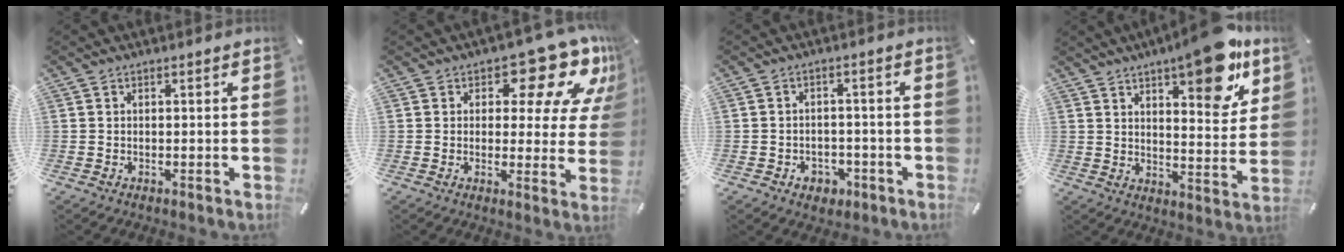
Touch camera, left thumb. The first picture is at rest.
{"total": 15.2, "force": [9.5, 7.4, 9.4], "torque": [-0.113, -0.065, 0.157]}
{"total": 4.0, "force": [-1.9, 3.3, 1.3], "torque": [-0.011, 0.006, -0.035]}
{"total": 14.6, "force": [10.0, 4.9, 9.4], "torque": [-0.111, -0.068, 0.162]}